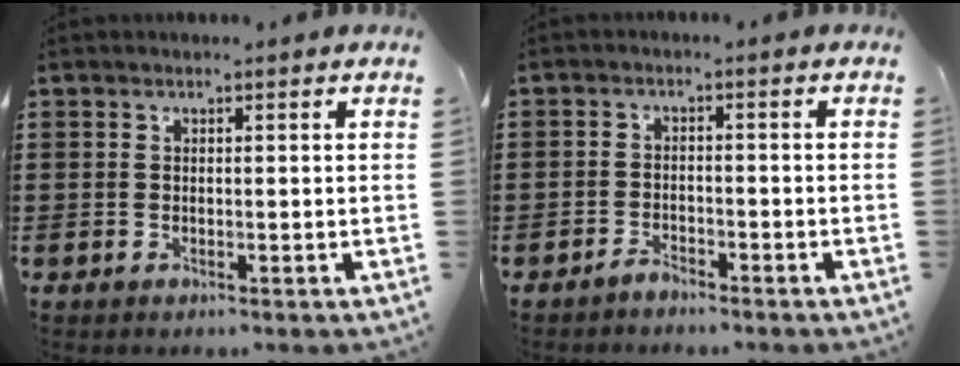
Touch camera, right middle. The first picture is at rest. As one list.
[{"total": 2.3, "force": [-2.2, 0.7, 0.1], "torque": [-0.008, 0.005, -0.047]}]